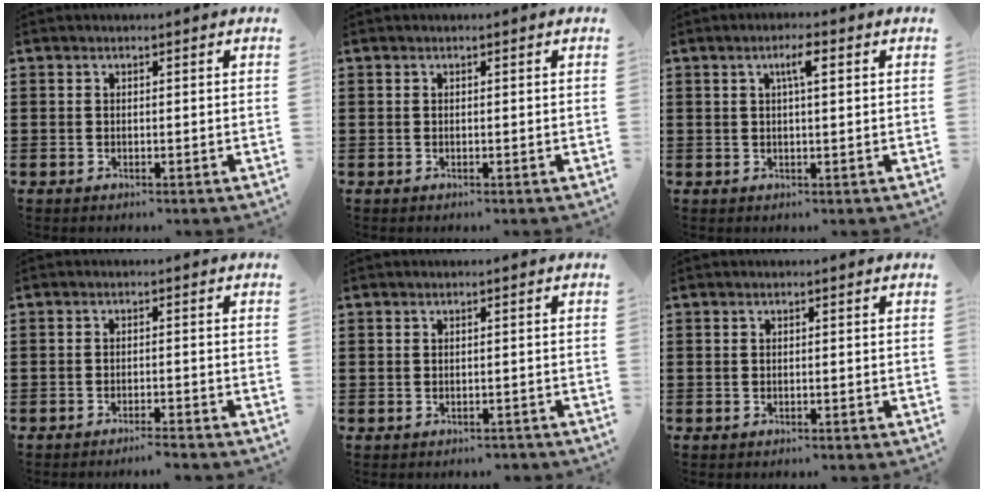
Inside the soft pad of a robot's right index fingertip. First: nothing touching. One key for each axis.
{"total": 0.0}
{"total": 3.2, "fx": 1.1, "fy": 0.6, "fz": 3.0, "tx": -0.061, "ty": 0.008, "tz": 0.015}
{"total": 1.7, "fx": -1.6, "fy": -0.4, "fz": 0.6, "tx": -0.013, "ty": -0.003, "tz": -0.029}
{"total": 0.6, "fx": -0.4, "fy": 0.5, "fz": 0.0, "tx": -0.002, "ty": 0.003, "tz": -0.009}
{"total": 0.0}